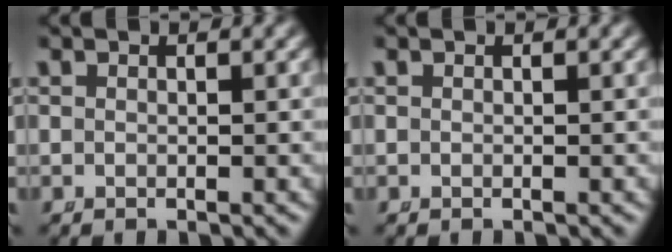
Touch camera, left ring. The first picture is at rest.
{"total": 0.0}